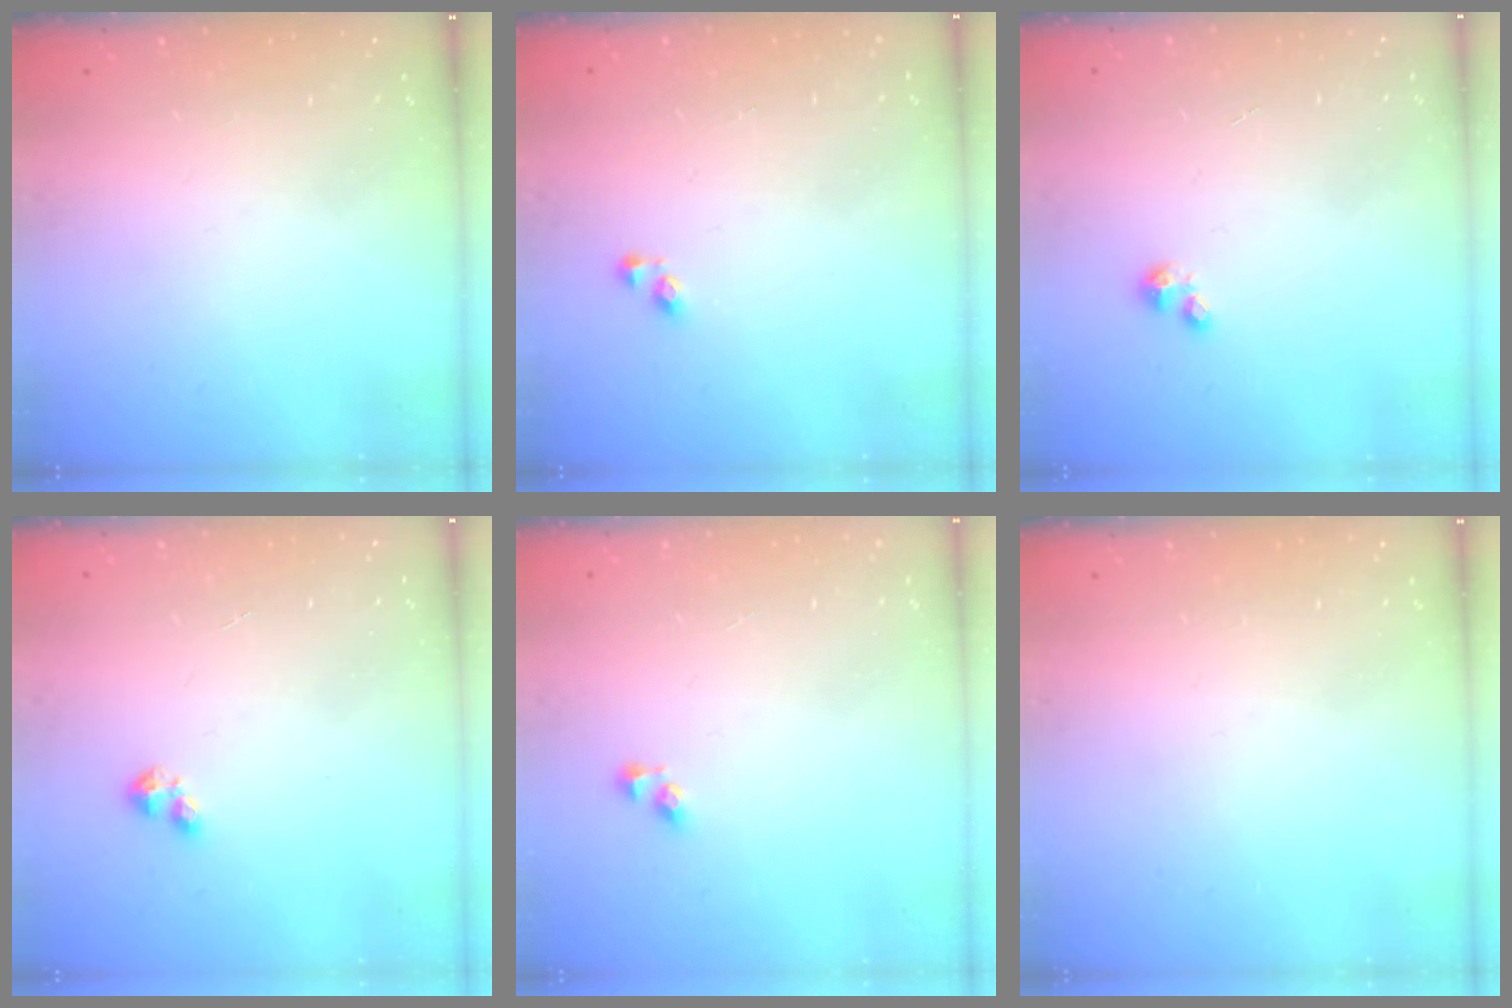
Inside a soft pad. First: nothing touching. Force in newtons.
{"total": 3.1, "press": 3.1, "slide": 0.2}
{"total": 0.9, "press": 0.9, "slide": 0.1}
{"total": 1.9, "press": 1.9, "slide": 0.4}
{"total": 3.8, "press": 3.8, "slide": 0.2}
{"total": 0.0}